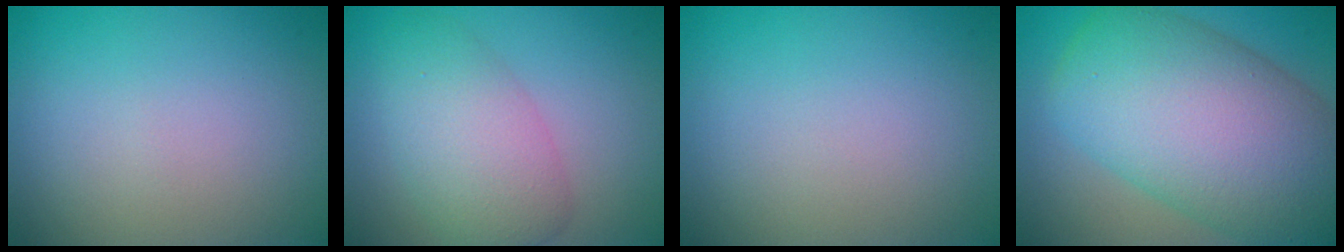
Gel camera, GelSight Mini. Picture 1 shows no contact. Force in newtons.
{"total": 5.2, "press": 5.2, "slide": 0.3}
{"total": 0.0}
{"total": 13.6, "press": 13.6, "slide": 0.3}